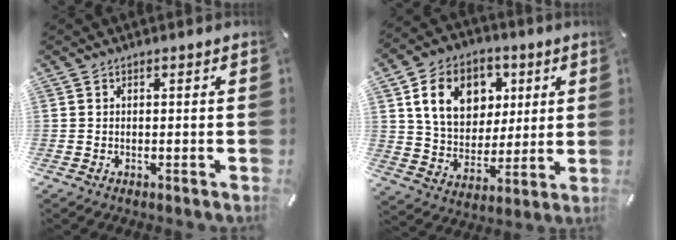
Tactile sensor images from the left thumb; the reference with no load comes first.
{"total": 14.5, "force": [5.2, 11.7, 6.8], "torque": [-0.110, -0.001, 0.102]}